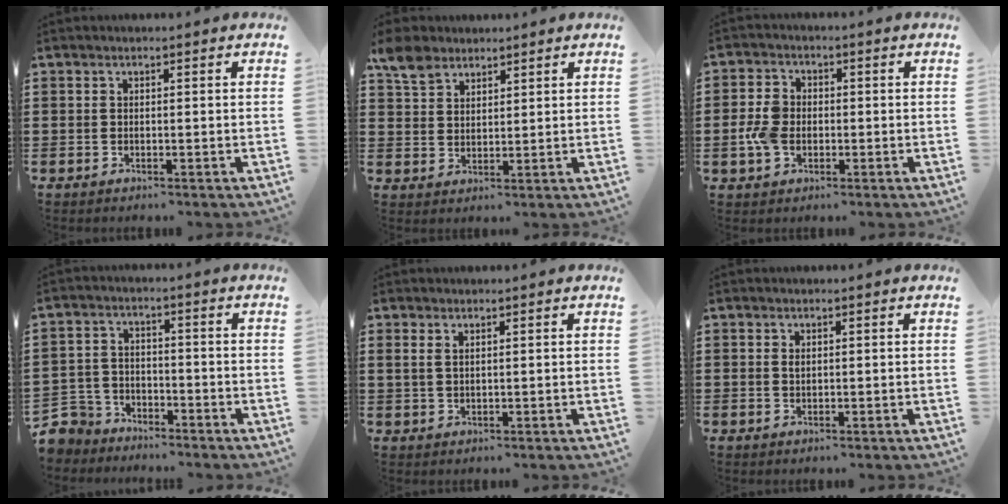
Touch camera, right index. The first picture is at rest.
{"total": 5.5, "force": [4.0, 3.3, 2.0], "torque": [-0.056, 0.007, 0.076]}
{"total": 4.9, "force": [-0.9, 3.7, 3.2], "torque": [-0.091, -0.001, -0.025]}
{"total": 5.5, "force": [-5.0, 2.4, 0.2], "torque": [-0.036, 0.007, -0.111]}
{"total": 1.3, "force": [0.8, 0.6, 0.9], "torque": [-0.021, 0.004, 0.013]}
{"total": 0.7, "force": [0.2, 0.4, 0.6], "torque": [-0.014, 0.000, 0.003]}